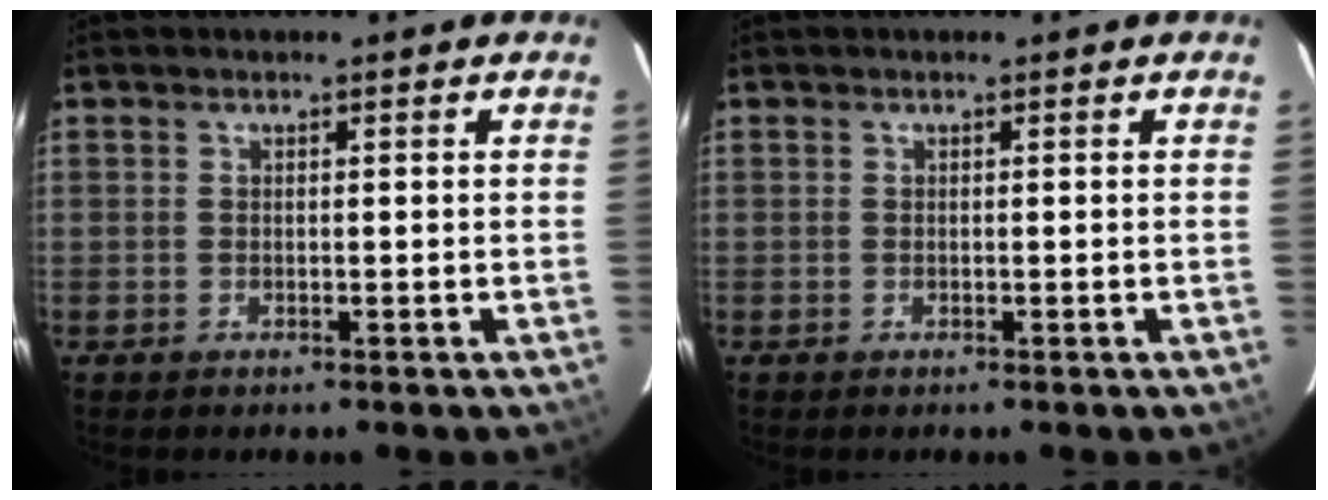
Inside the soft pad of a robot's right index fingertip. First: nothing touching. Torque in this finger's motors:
{"motor_torque": [-0.03, -0.01, 0.03, 0.01]}